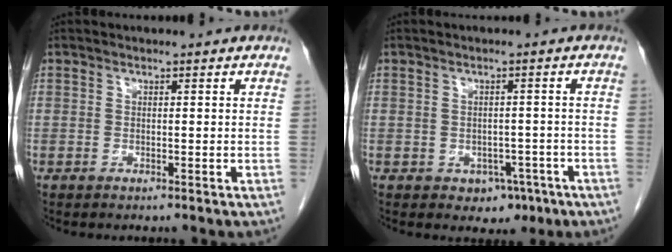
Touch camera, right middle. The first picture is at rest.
{"total": 3.9, "force": [-2.0, 2.8, 1.8], "torque": [-0.010, 0.004, -0.015]}